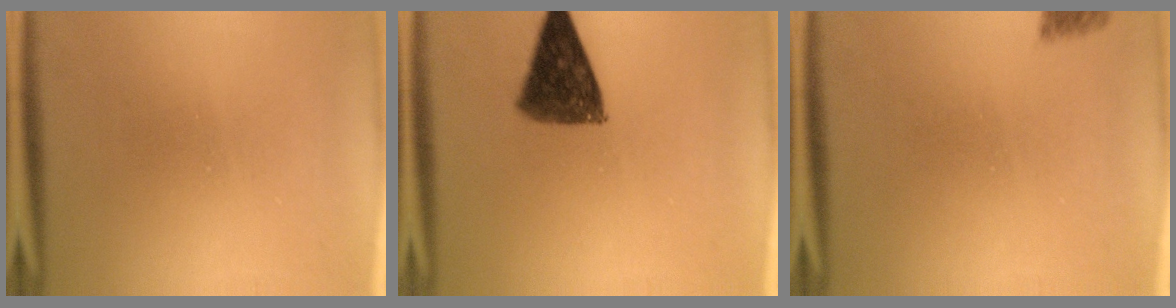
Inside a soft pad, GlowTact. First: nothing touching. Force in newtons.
{"total": 10.3}
{"total": 2.7}